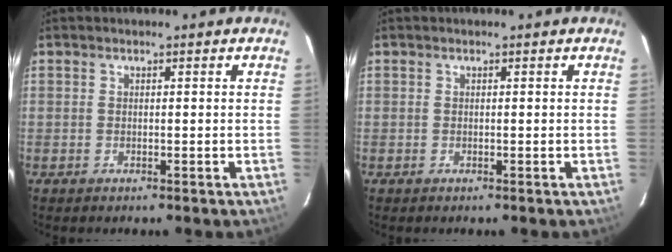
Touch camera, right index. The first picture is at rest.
{"total": 0.0}